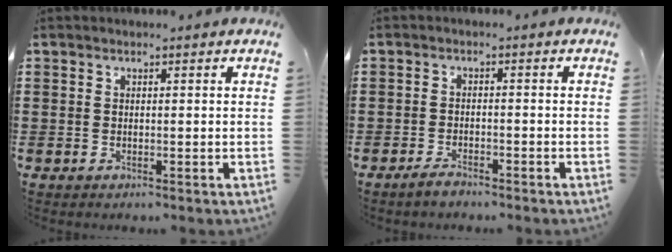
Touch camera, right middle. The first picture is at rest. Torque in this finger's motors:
{"motor_torque": [0.42, -0.11, 0.20, 0.15]}